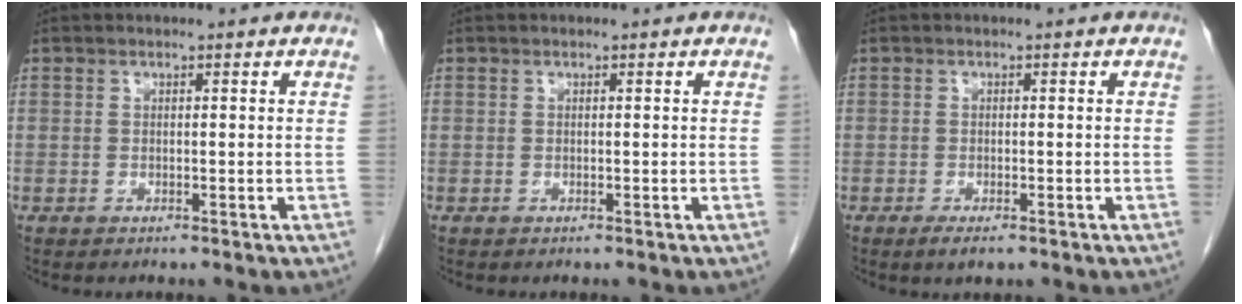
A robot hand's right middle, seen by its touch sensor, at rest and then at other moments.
{"total": 0.0}
{"total": 1.9, "force": [-1.2, 0.6, 1.4], "torque": [-0.028, -0.005, -0.017]}